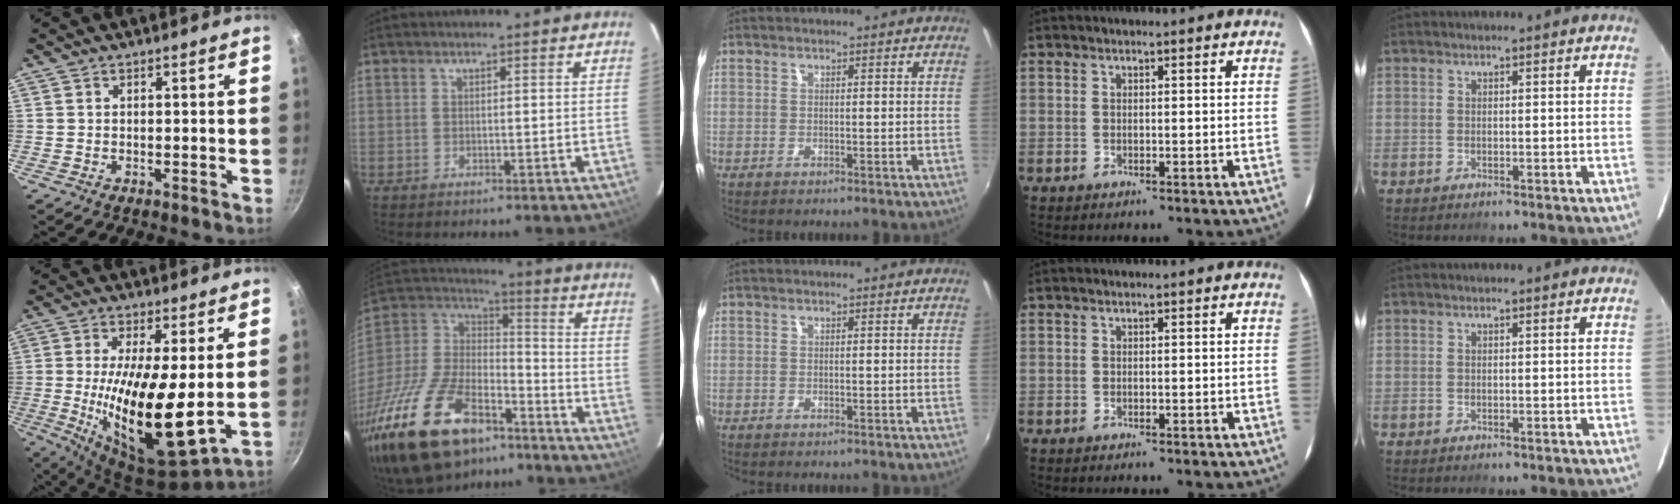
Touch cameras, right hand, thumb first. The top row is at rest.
{"thumb": {"total": 18.4, "force": [-0.1, 5.6, 17.5], "torque": [-0.309, -0.027, 0.001]}, "index": {"total": 32.7, "force": [-20.9, 15.9, 19.5], "torque": [-0.419, -0.020, -0.339]}}